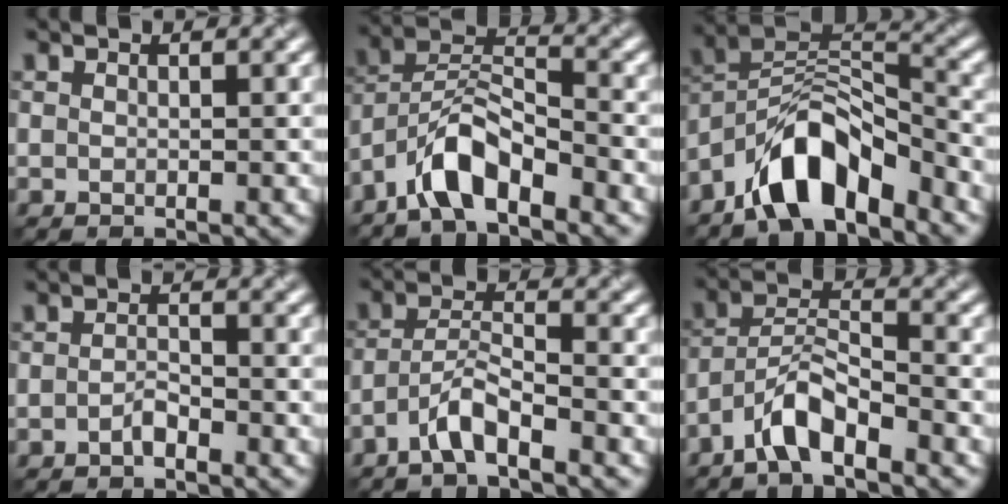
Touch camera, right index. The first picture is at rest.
{"total": 5.7, "force": [-4.1, 1.6, 3.5], "torque": [-0.061, 0.010, -0.083]}
{"total": 7.6, "force": [-5.4, 2.8, 4.5], "torque": [-0.070, 0.009, -0.104]}
{"total": 1.3, "force": [-1.0, 0.4, 0.8], "torque": [-0.017, 0.004, -0.019]}
{"total": 3.5, "force": [-2.5, 0.5, 2.4], "torque": [-0.047, 0.012, -0.055]}
{"total": 4.6, "force": [-3.4, 1.0, 2.9], "torque": [-0.053, 0.012, -0.072]}